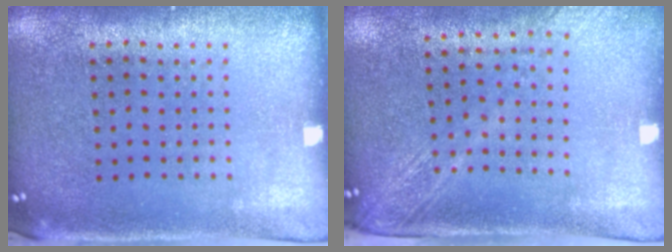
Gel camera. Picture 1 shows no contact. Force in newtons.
{"total": 2.0, "press": 1.6, "slide": 1.2}